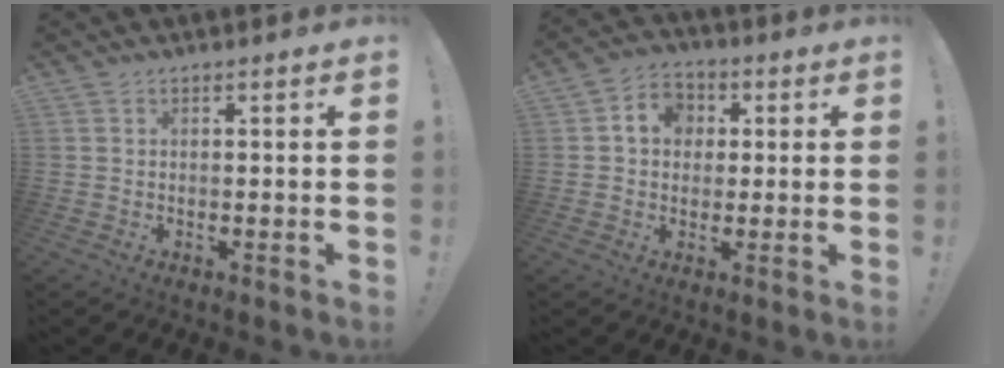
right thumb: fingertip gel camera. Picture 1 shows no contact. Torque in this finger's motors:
{"motor_torque": [1.06, 0.93, 0.09, -0.10, 0.00]}